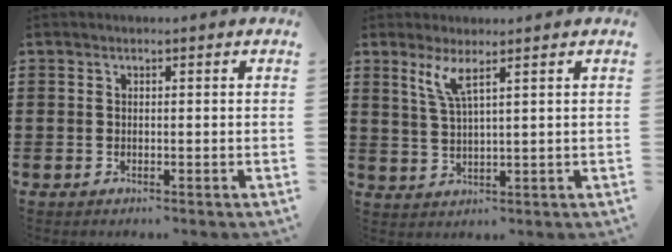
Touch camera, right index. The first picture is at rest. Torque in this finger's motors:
{"motor_torque": [0.11, -0.08, 0.17, 0.07]}